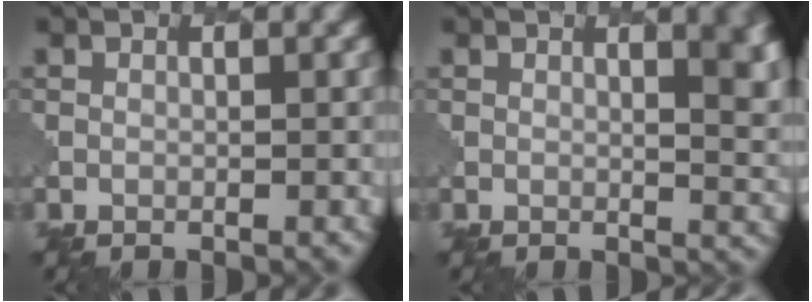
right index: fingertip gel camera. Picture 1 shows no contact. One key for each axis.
{"total": 6.0, "fx": 2.0, "fy": 2.5, "fz": 5.1, "tx": -0.027, "ty": 0.006, "tz": 0.017}